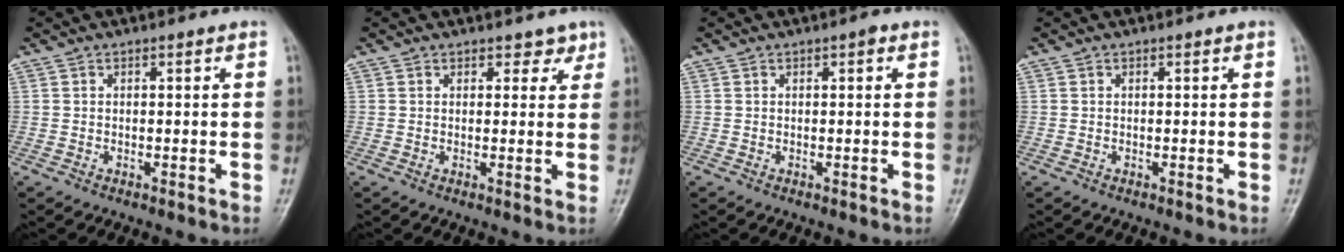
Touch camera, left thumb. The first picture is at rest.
{"total": 2.4, "force": [1.7, 1.5, 0.7], "torque": [0.013, -0.007, 0.017]}
{"total": 0.9, "force": [0.3, 0.3, 0.8], "torque": [-0.012, 0.003, 0.002]}
{"total": 0.0}